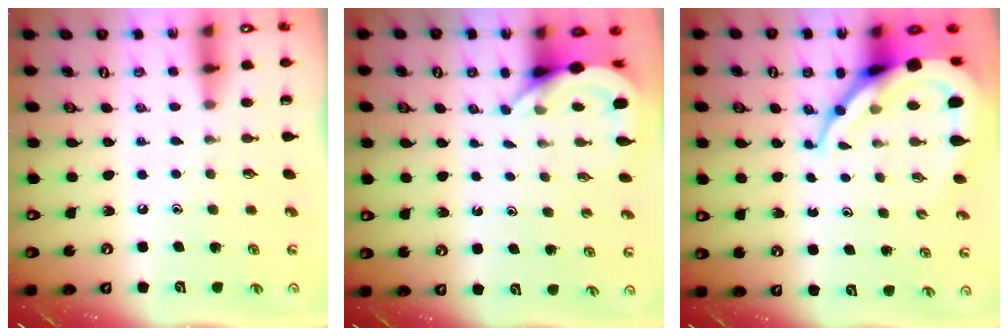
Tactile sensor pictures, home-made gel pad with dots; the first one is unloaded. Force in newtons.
{"total": 4.7, "press": 4.7, "slide": 0.2}
{"total": 13.1, "press": 13.1, "slide": 1.5}